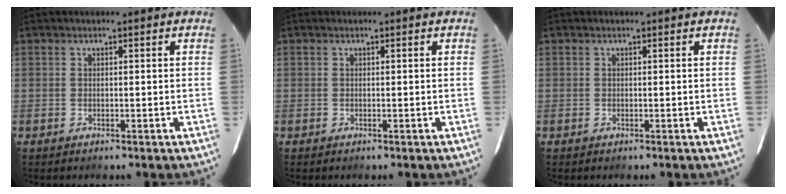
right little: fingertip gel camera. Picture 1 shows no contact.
{"total": 0.0}
{"total": 0.0}